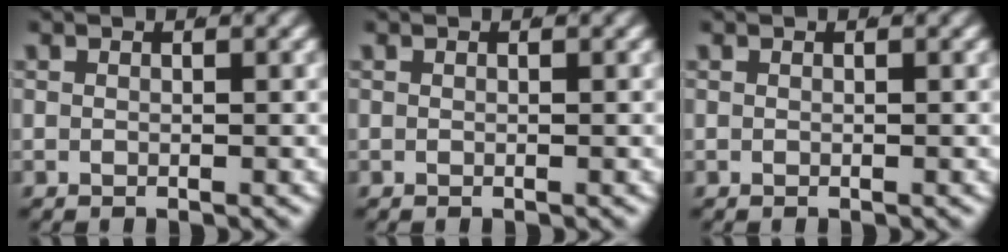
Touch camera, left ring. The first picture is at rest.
{"total": 0.0}
{"total": 0.0}